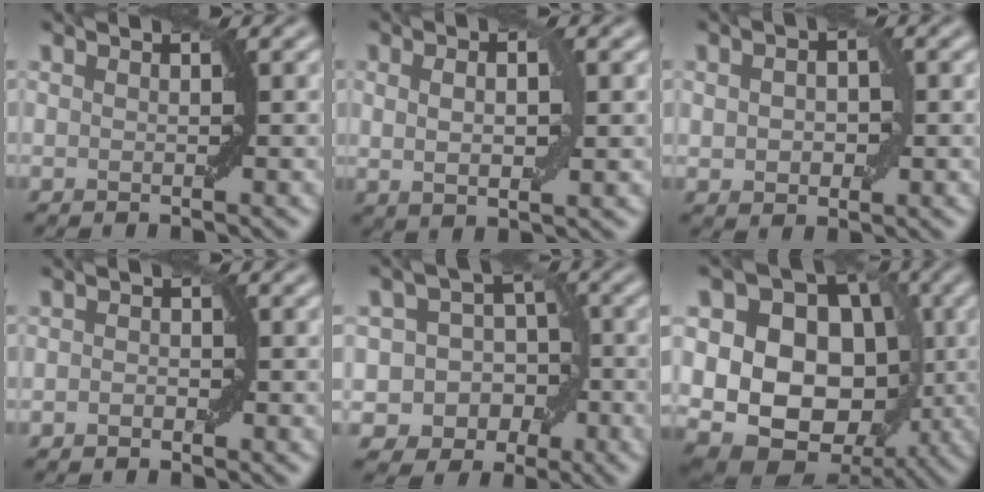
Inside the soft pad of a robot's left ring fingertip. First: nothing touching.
{"total": 3.6, "force": [0.7, 1.4, 3.3], "torque": [-0.064, 0.001, 0.013]}
{"total": 3.1, "force": [0.2, 2.1, 2.3], "torque": [-0.038, 0.004, 0.003]}
{"total": 1.1, "force": [-0.5, 0.7, 0.6], "torque": [-0.010, 0.002, -0.009]}
{"total": 9.6, "force": [-3.6, 8.4, 2.7], "torque": [-0.022, 0.008, -0.079]}
{"total": 14.9, "force": [0.6, 11.7, 9.2], "torque": [-0.122, 0.008, -0.005]}